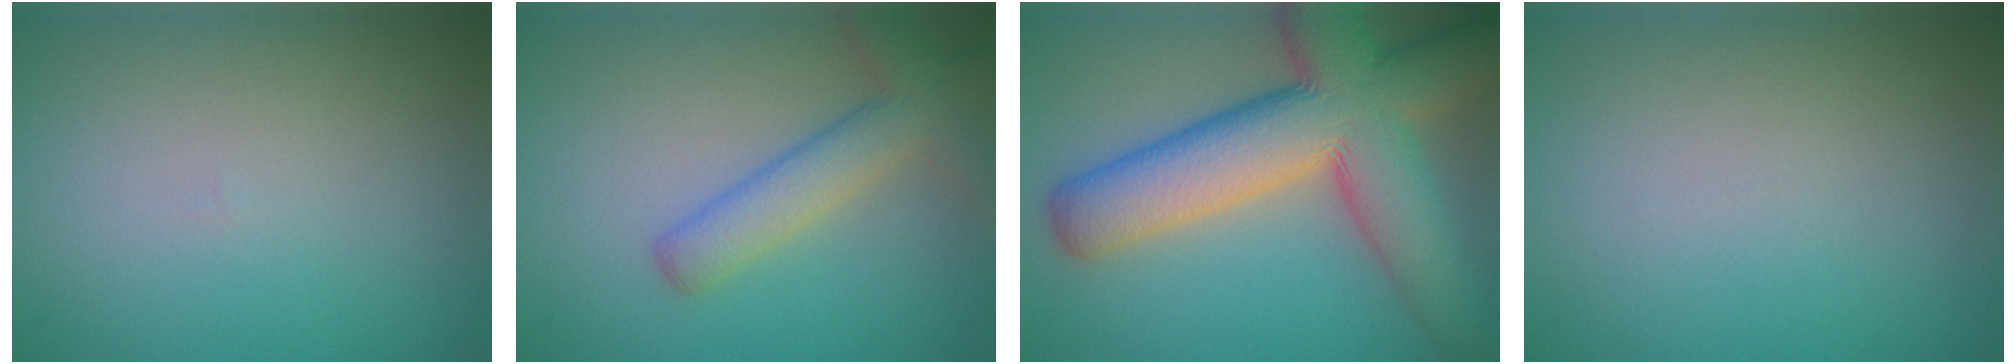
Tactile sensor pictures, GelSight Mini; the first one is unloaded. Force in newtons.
{"total": 4.5, "press": 4.5, "slide": 0.2}
{"total": 12.9, "press": 12.9, "slide": 0.6}
{"total": 0.0}